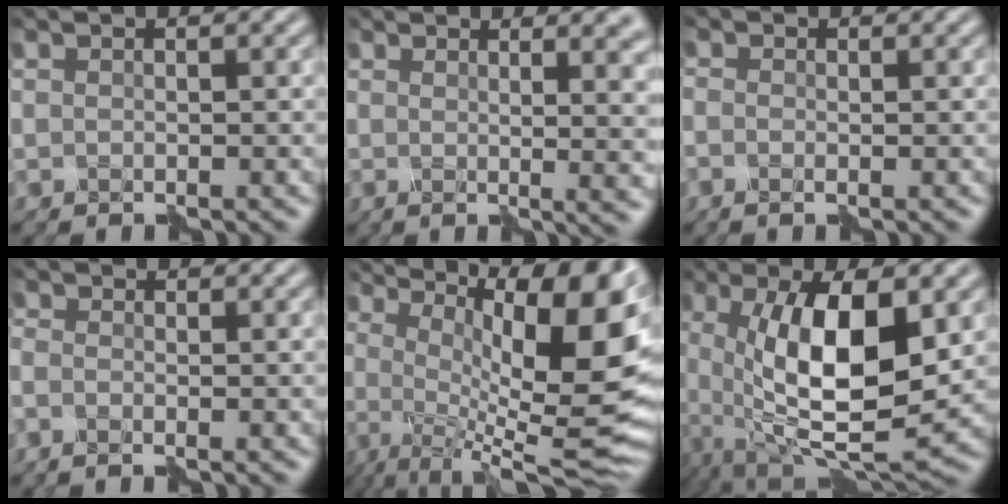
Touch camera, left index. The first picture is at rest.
{"total": 11.7, "force": [2.6, 5.2, 10.2], "torque": [-0.041, 0.040, 0.015]}
{"total": 1.2, "force": [-0.3, 0.8, 0.9], "torque": [-0.001, 0.002, -0.008]}
{"total": 1.3, "force": [-0.6, 0.8, 0.8], "torque": [-0.007, 0.003, -0.015]}
{"total": 17.4, "force": [2.9, 5.5, 16.2], "torque": [-0.170, 0.024, 0.057]}
{"total": 11.4, "force": [0.8, 4.0, 10.6], "torque": [-0.181, -0.008, 0.013]}